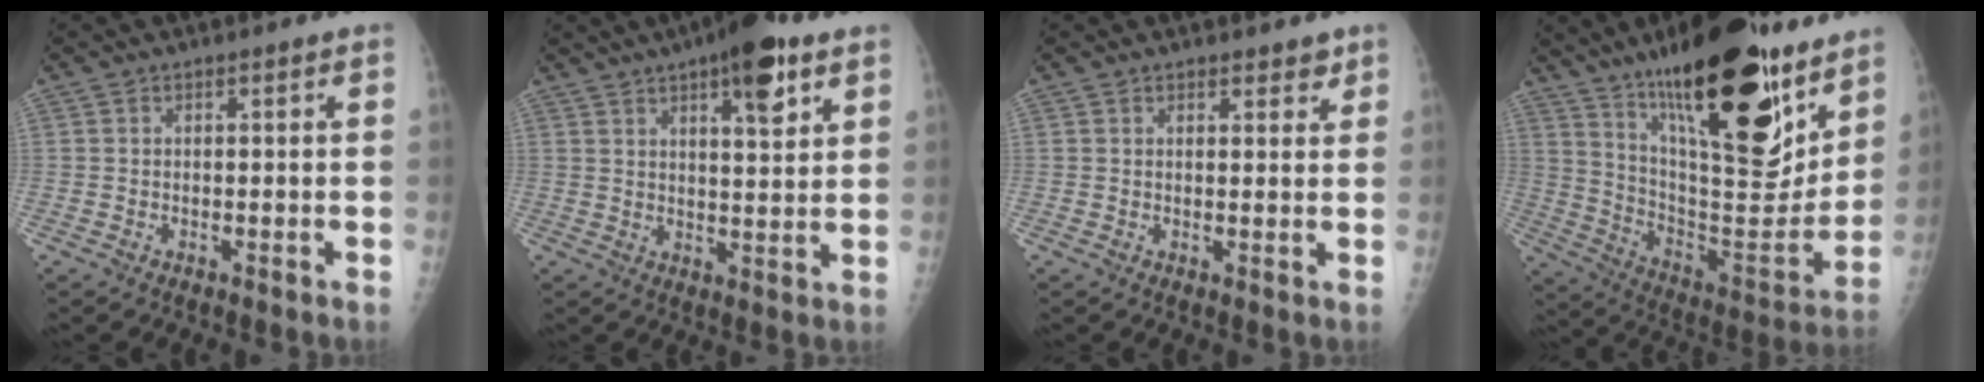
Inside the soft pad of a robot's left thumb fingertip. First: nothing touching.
{"total": 11.5, "force": [6.4, 3.5, 8.9], "torque": [-0.107, -0.024, 0.089]}
{"total": 2.7, "force": [2.2, 1.4, 0.9], "torque": [0.011, -0.012, 0.025]}
{"total": 32.4, "force": [19.8, 10.6, 23.3], "torque": [-0.333, -0.080, 0.320]}